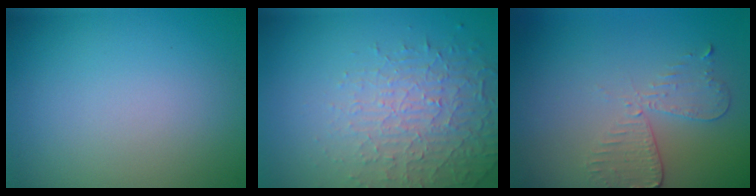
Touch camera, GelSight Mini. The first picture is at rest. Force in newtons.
{"total": 4.6, "press": 3.2, "slide": 3.3}
{"total": 2.9, "press": 2.6, "slide": 1.4}